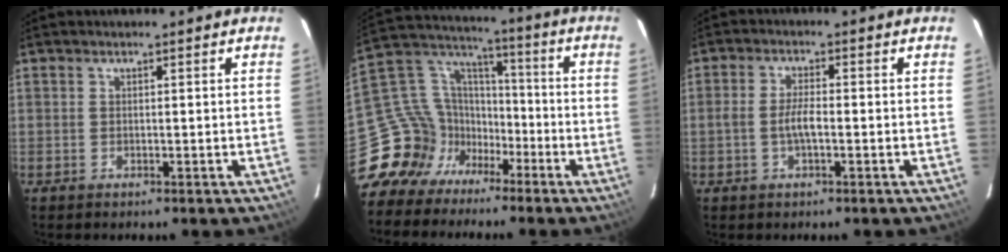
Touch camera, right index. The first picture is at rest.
{"total": 14.8, "force": [-9.2, 10.8, 4.3], "torque": [-0.091, 0.051, -0.167]}
{"total": 3.6, "force": [-1.0, 0.9, 3.3], "torque": [-0.069, 0.004, -0.019]}